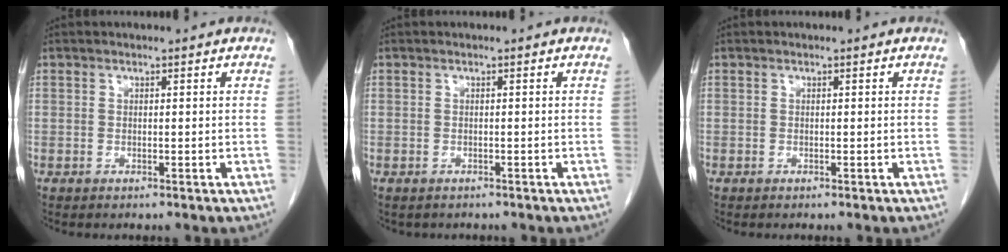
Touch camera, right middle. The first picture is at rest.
{"total": 0.9, "force": [-0.7, 0.6, 0.0], "torque": [-0.010, 0.001, -0.008]}
{"total": 0.0}